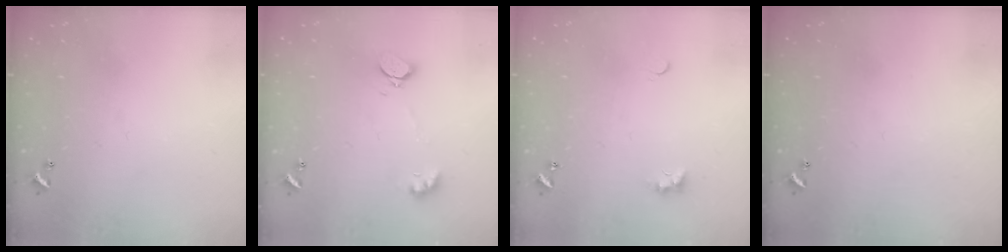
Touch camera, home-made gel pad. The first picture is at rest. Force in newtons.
{"total": 2.3, "press": 2.3, "slide": 0.5}
{"total": 3.7, "press": 3.6, "slide": 0.5}
{"total": 0.0}